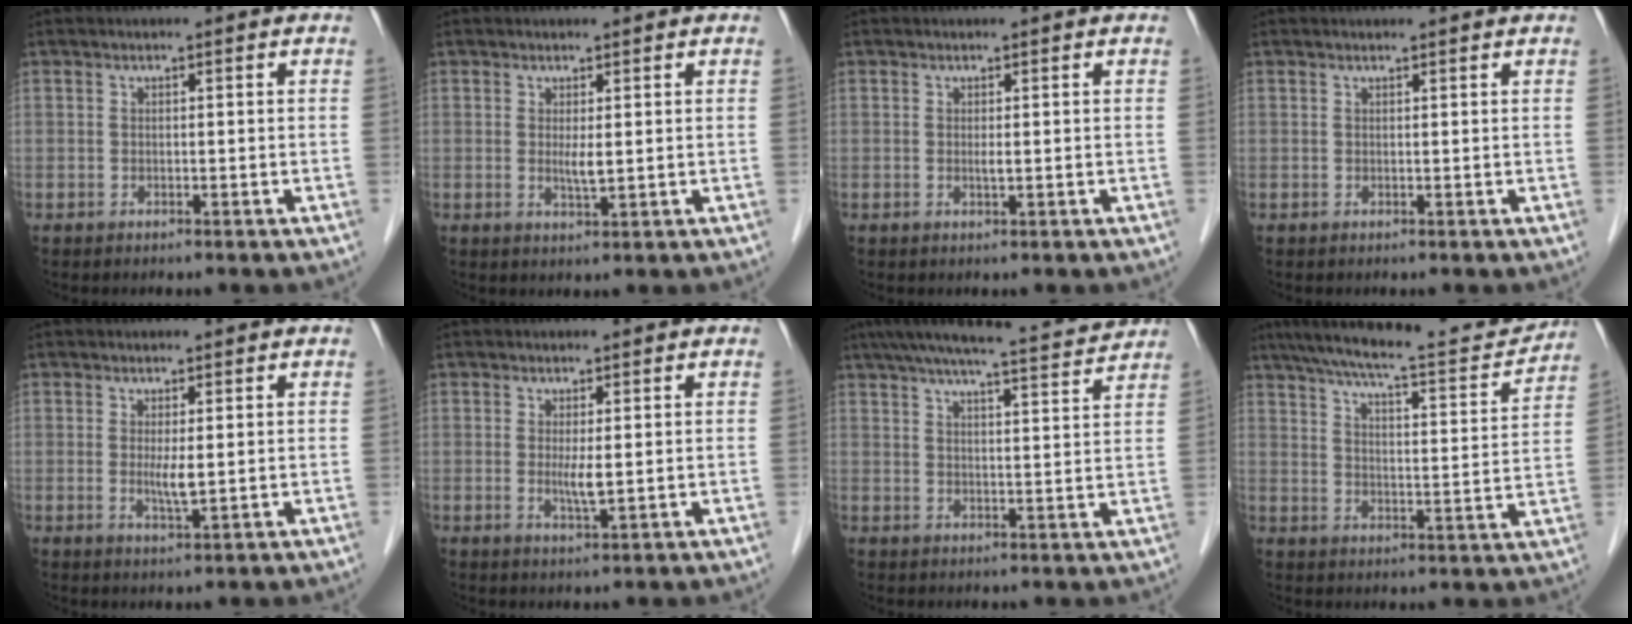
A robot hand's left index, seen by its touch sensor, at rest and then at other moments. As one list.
[{"total": 2.0, "force": [0.4, 0.2, 1.9], "torque": [-0.039, -0.005, 0.011]}, {"total": 0.7, "force": [0.2, 0.1, 0.7], "torque": [-0.017, -0.002, 0.003]}, {"total": 1.9, "force": [1.8, 0.1, 0.5], "torque": [-0.009, 0.010, 0.023]}, {"total": 2.6, "force": [0.3, 0.3, 2.5], "torque": [-0.051, -0.007, 0.010]}, {"total": 2.5, "force": [0.3, 0.3, 2.5], "torque": [-0.050, -0.007, 0.008]}, {"total": 13.1, "force": [12.1, 0.2, 4.9], "torque": [-0.084, 0.011, 0.164]}, {"total": 18.1, "force": [16.5, 1.8, 7.3], "torque": [-0.120, -0.009, 0.229]}]